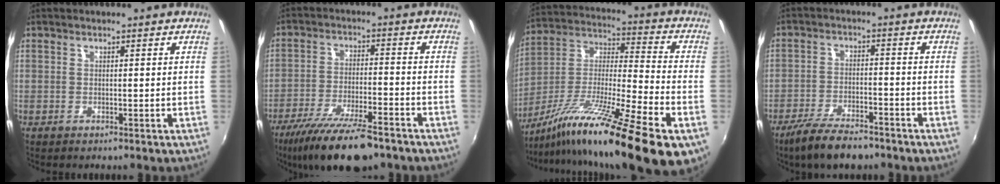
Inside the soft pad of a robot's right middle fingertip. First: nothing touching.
{"total": 15.5, "force": [-11.8, 3.8, 9.3], "torque": [-0.191, -0.031, -0.197]}
{"total": 25.9, "force": [-15.5, 2.5, 20.6], "torque": [-0.318, -0.033, -0.268]}
{"total": 11.7, "force": [-8.9, 4.0, 6.3], "torque": [-0.139, -0.018, -0.152]}